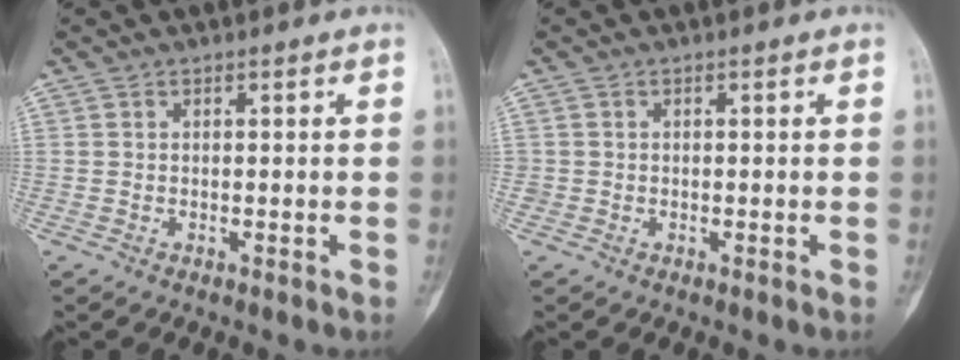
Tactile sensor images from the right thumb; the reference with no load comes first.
{"total": 0.5, "force": [-0.1, 0.5, 0.0], "torque": [0.003, 0.005, -0.004]}